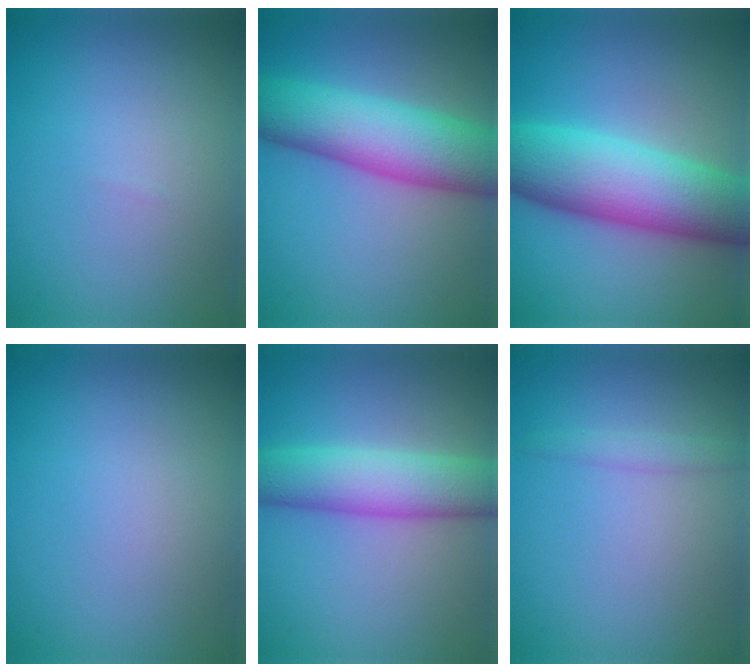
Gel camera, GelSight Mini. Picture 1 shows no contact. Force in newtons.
{"total": 9.9, "press": 9.9, "slide": 0.3}
{"total": 10.4, "press": 10.4, "slide": 0.3}
{"total": 0.0}
{"total": 6.2, "press": 6.2, "slide": 0.3}
{"total": 1.3, "press": 1.3, "slide": 0.1}